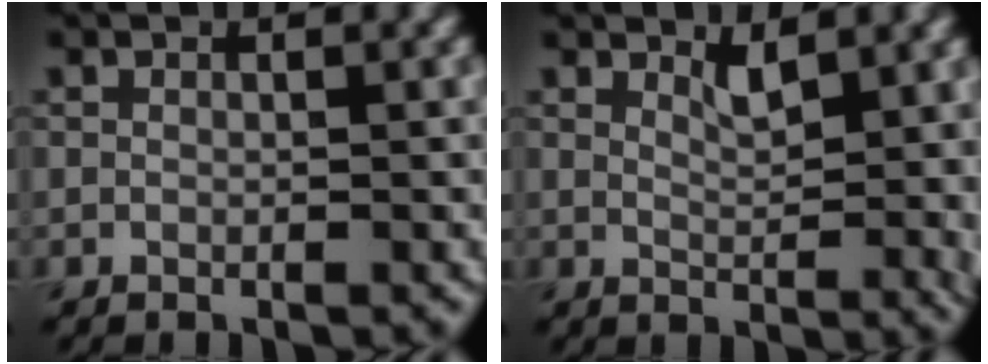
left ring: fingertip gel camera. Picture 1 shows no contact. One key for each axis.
{"total": 2.8, "fx": 1.6, "fy": 0.8, "fz": 2.1, "tx": -0.033, "ty": -0.008, "tz": 0.030}